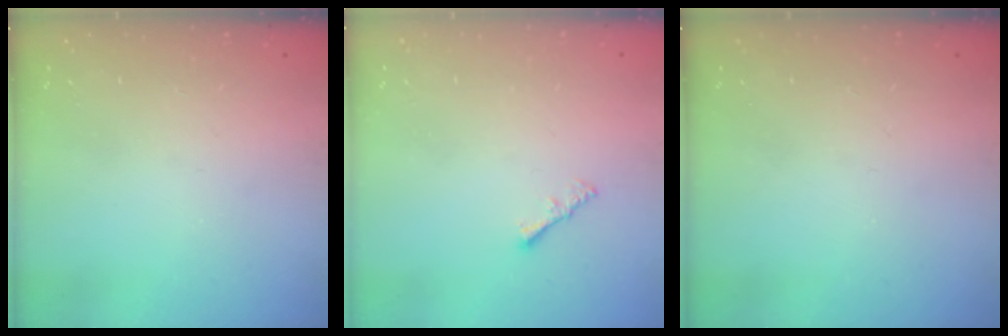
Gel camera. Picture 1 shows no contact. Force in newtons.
{"total": 1.6, "press": 1.5, "slide": 0.5}
{"total": 0.0}